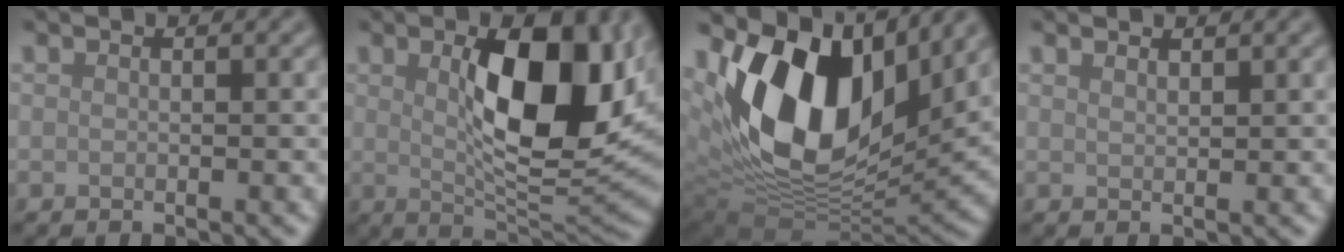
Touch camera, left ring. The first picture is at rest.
{"total": 11.7, "force": [1.7, 4.8, 10.5], "torque": [-0.159, -0.001, 0.034]}
{"total": 16.0, "force": [5.2, 10.0, 11.4], "torque": [-0.228, 0.006, 0.095]}
{"total": 0.9, "force": [0.8, 0.1, 0.3], "torque": [-0.005, 0.000, 0.012]}